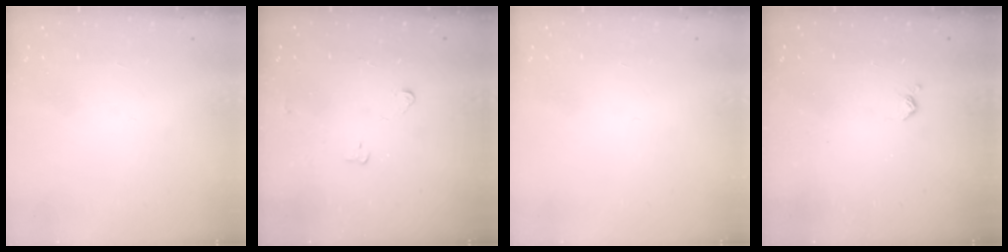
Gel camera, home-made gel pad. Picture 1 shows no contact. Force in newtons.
{"total": 3.3, "press": 3.3, "slide": 0.5}
{"total": 0.0}
{"total": 3.9, "press": 3.9, "slide": 0.8}